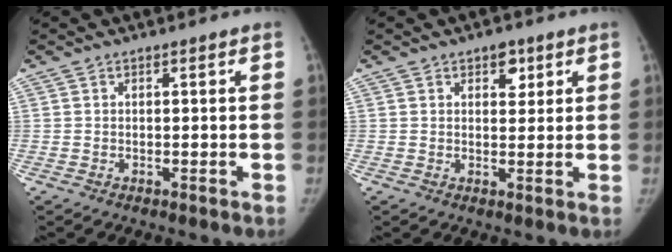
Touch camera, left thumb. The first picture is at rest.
{"total": 3.6, "force": [1.9, 2.2, 2.0], "torque": [-0.004, -0.007, 0.026]}